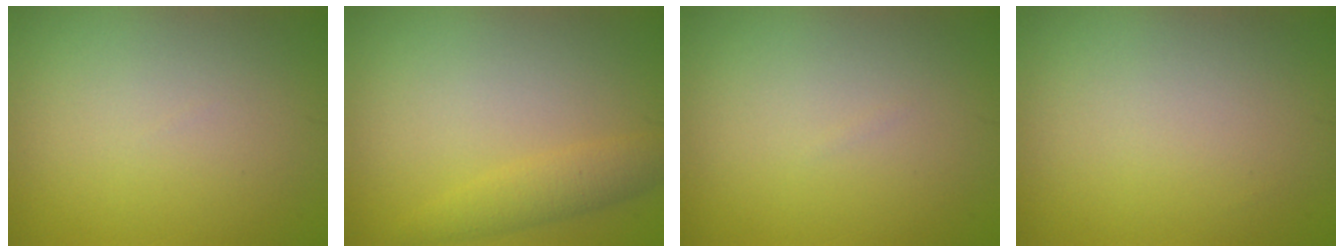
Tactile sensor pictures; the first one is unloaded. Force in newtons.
{"total": 2.2, "press": 2.2, "slide": 0.2}
{"total": 0.0}
{"total": 0.0}